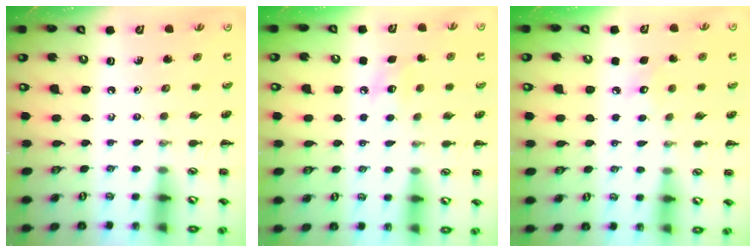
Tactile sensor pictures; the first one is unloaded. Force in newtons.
{"total": 6.8, "press": 6.5, "slide": 1.9}
{"total": 5.9, "press": 5.7, "slide": 1.6}